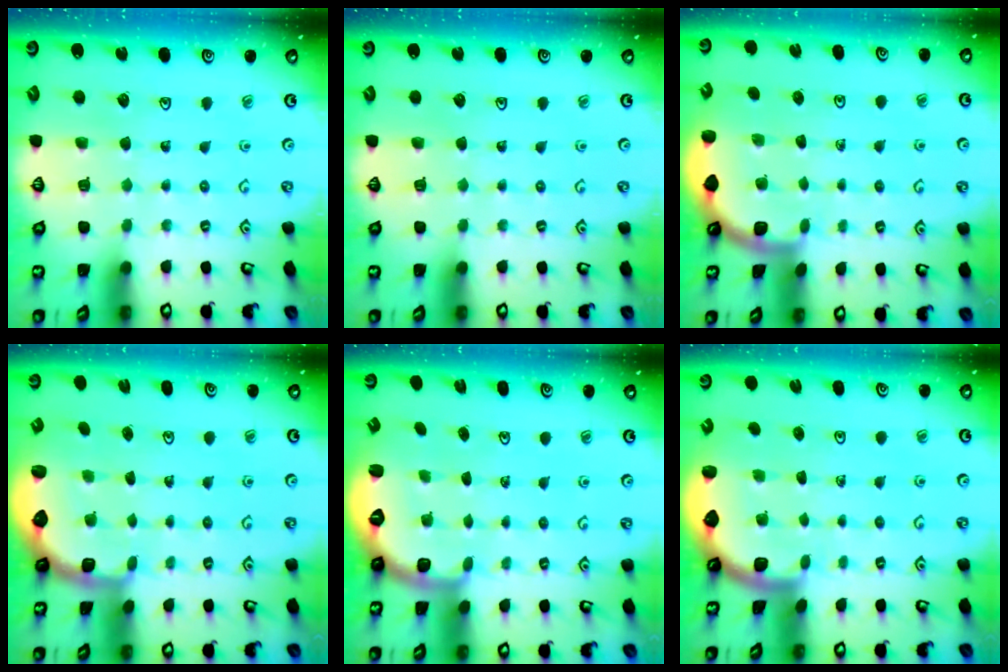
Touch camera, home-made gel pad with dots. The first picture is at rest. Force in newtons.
{"total": 0.0}
{"total": 1.7, "press": 1.7, "slide": 0.1}
{"total": 2.6, "press": 2.0, "slide": 1.7}
{"total": 2.7, "press": 1.6, "slide": 2.2}
{"total": 1.6, "press": 1.6, "slide": 0.1}